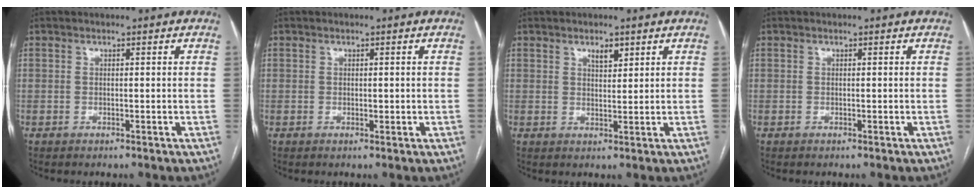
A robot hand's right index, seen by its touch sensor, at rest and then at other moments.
{"total": 0.7, "force": [0.0, 0.4, 0.6], "torque": [-0.009, -0.002, 0.001]}
{"total": 2.4, "force": [1.5, 0.9, 1.6], "torque": [-0.028, -0.003, 0.028]}
{"total": 0.0}